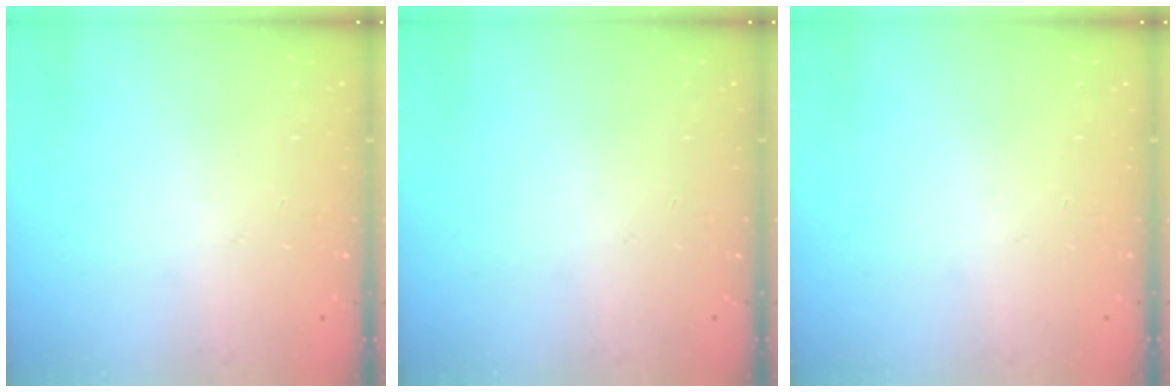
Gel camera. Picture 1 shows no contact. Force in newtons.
{"total": 0.0}
{"total": 0.0}